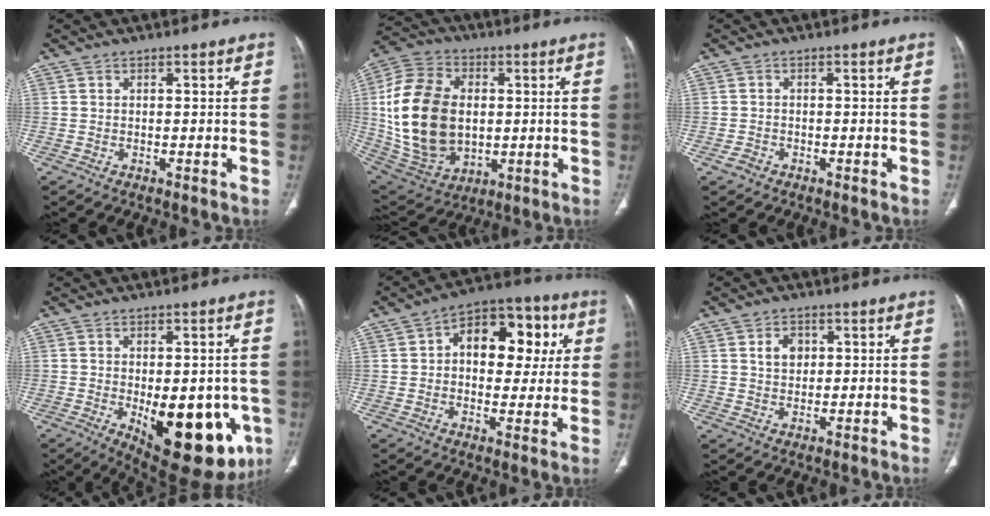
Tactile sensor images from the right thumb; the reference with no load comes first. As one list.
[{"total": 22.6, "force": [1.3, 15.7, 16.3], "torque": [-0.310, -0.001, 0.042]}, {"total": 1.7, "force": [-1.0, 1.2, 0.5], "torque": [-0.012, 0.006, -0.019]}, {"total": 20.0, "force": [-5.7, 9.6, 16.6], "torque": [-0.159, -0.015, -0.049]}, {"total": 15.9, "force": [3.5, 10.1, 11.7], "torque": [-0.109, 0.022, 0.046]}, {"total": 4.0, "force": [1.2, 3.0, 2.3], "torque": [-0.022, -0.004, 0.022]}]